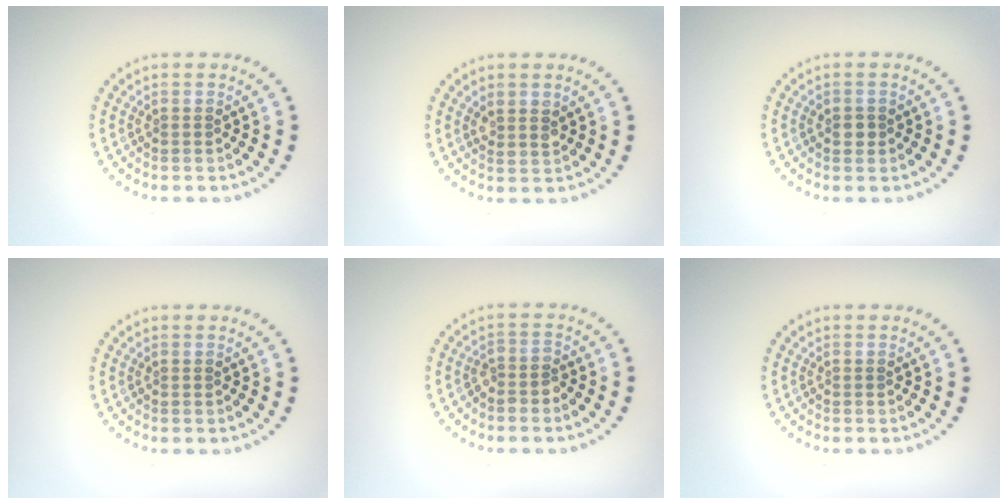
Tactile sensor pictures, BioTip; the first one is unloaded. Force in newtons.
{"total": 1.7, "press": 1.5, "slide": 0.8}
{"total": 1.1, "press": 1.1, "slide": 0.3}
{"total": 0.0}
{"total": 1.7, "press": 1.4, "slide": 0.9}
{"total": 0.0}